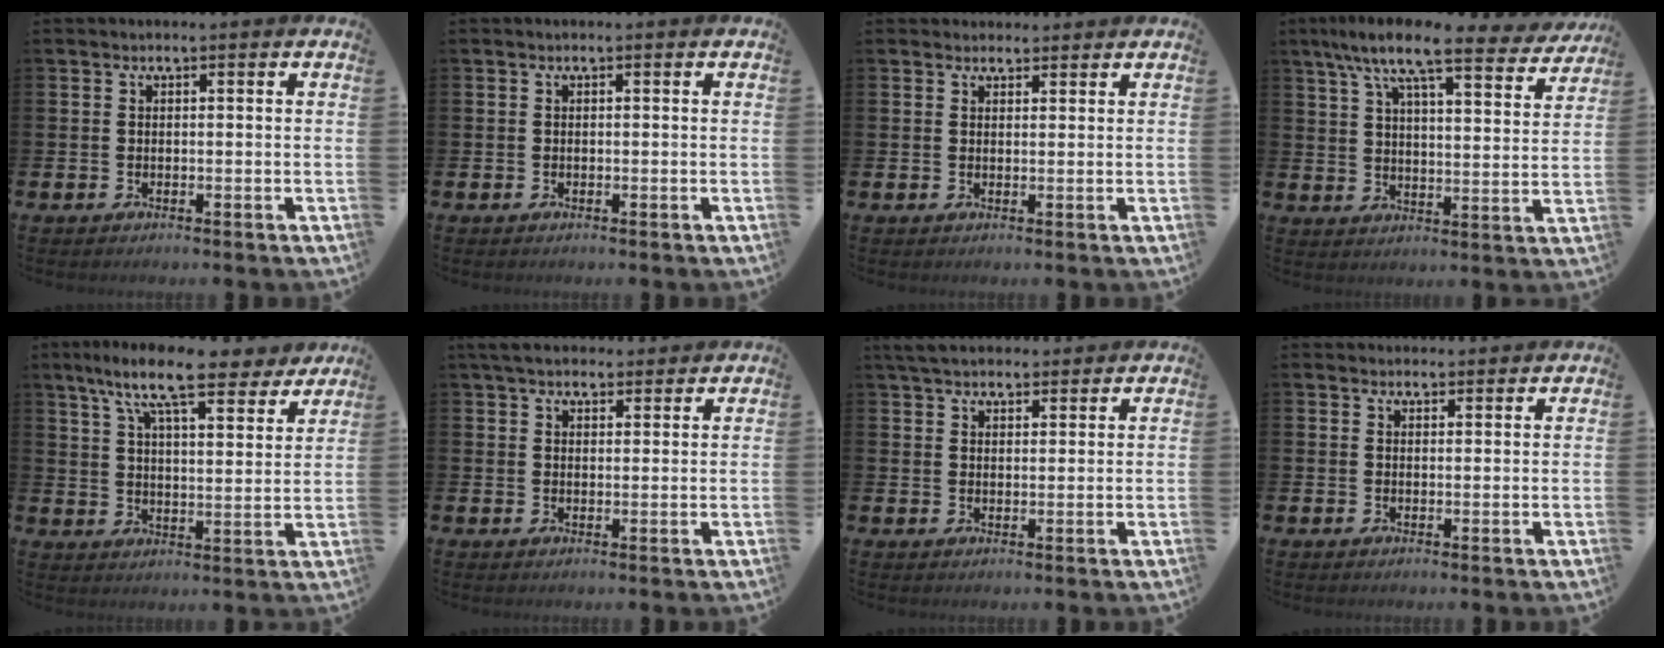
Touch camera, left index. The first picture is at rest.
{"total": 0.0}
{"total": 2.1, "force": [2.0, 0.8, -0.2], "torque": [0.009, -0.006, 0.035]}
{"total": 10.6, "force": [8.9, 2.0, 5.5], "torque": [-0.117, -0.047, 0.148]}
{"total": 11.4, "force": [9.5, 2.4, 5.9], "torque": [-0.122, -0.045, 0.164]}
{"total": 4.7, "force": [4.3, 1.5, 1.0], "torque": [-0.031, -0.012, 0.081]}
{"total": 4.8, "force": [4.5, 1.3, 1.1], "torque": [-0.031, -0.013, 0.084]}
{"total": 2.0, "force": [2.0, 0.5, -0.2], "torque": [0.009, -0.009, 0.034]}